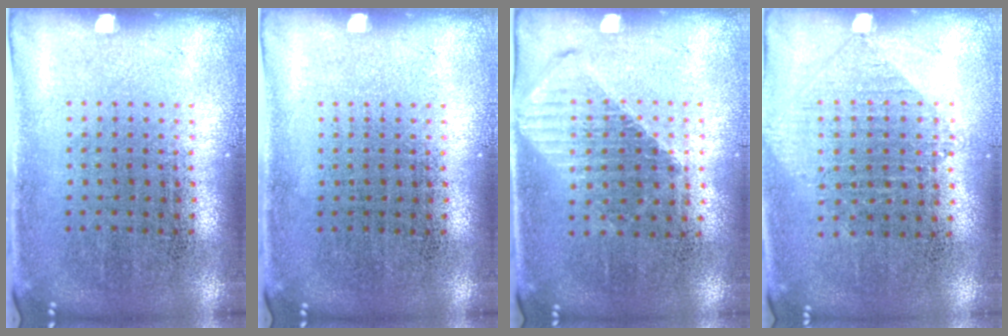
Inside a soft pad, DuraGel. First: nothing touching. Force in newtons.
{"total": 0.0}
{"total": 1.2, "press": 1.1, "slide": 0.5}
{"total": 0.5, "press": 0.5, "slide": 0.2}